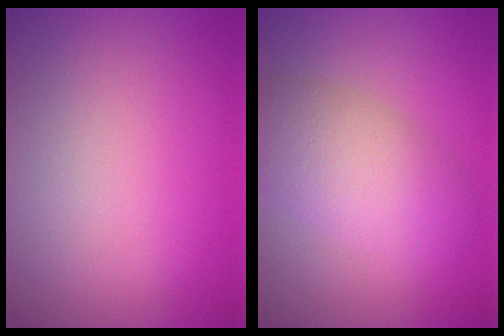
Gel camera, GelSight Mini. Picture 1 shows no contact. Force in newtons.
{"total": 5.0, "press": 4.9, "slide": 0.2}